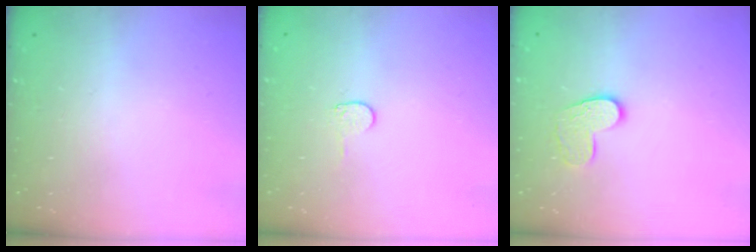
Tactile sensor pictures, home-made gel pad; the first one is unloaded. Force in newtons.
{"total": 4.0, "press": 4.0, "slide": 0.3}
{"total": 9.5, "press": 9.5, "slide": 0.6}